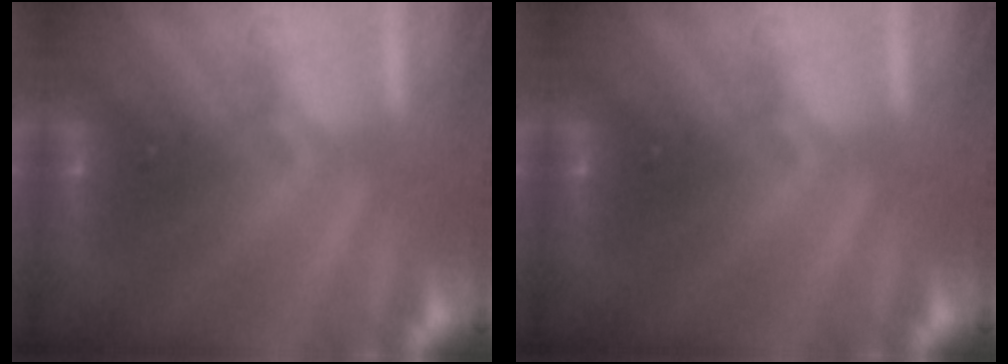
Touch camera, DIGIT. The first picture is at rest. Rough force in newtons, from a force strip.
{"total": 0.0}